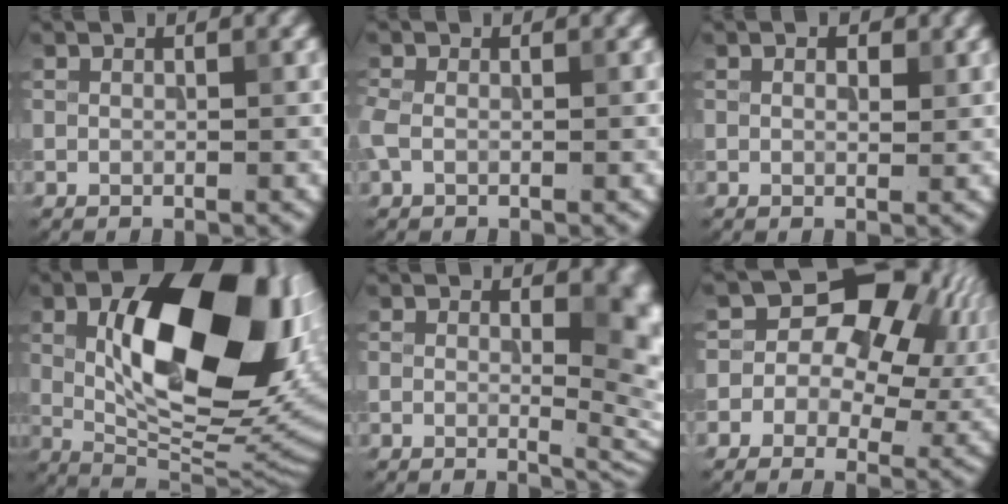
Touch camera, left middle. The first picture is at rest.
{"total": 1.6, "force": [-0.4, 1.0, 1.2], "torque": [-0.034, 0.000, -0.012]}
{"total": 1.0, "force": [0.4, 0.6, 0.7], "torque": [-0.009, -0.002, 0.007]}
{"total": 16.6, "force": [2.9, 8.4, 14.0], "torque": [-0.189, 0.001, 0.046]}
{"total": 7.6, "force": [1.4, 3.4, 6.6], "torque": [-0.045, -0.008, 0.020]}
{"total": 12.7, "force": [3.0, 9.1, 8.3], "torque": [-0.096, 0.026, 0.028]}